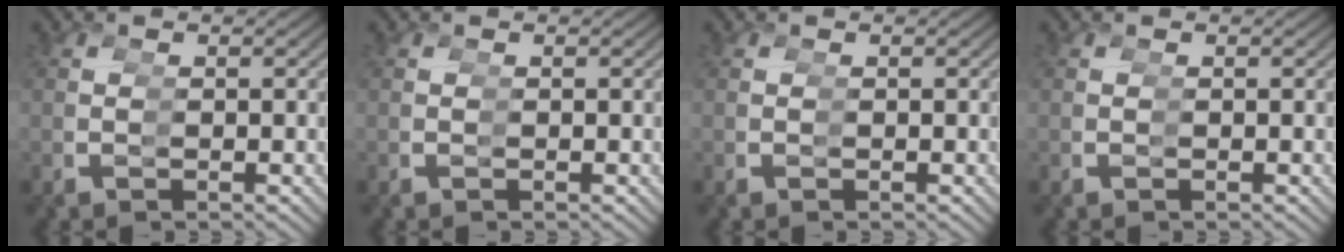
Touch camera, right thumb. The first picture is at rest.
{"total": 0.0}
{"total": 0.0}
{"total": 0.0}